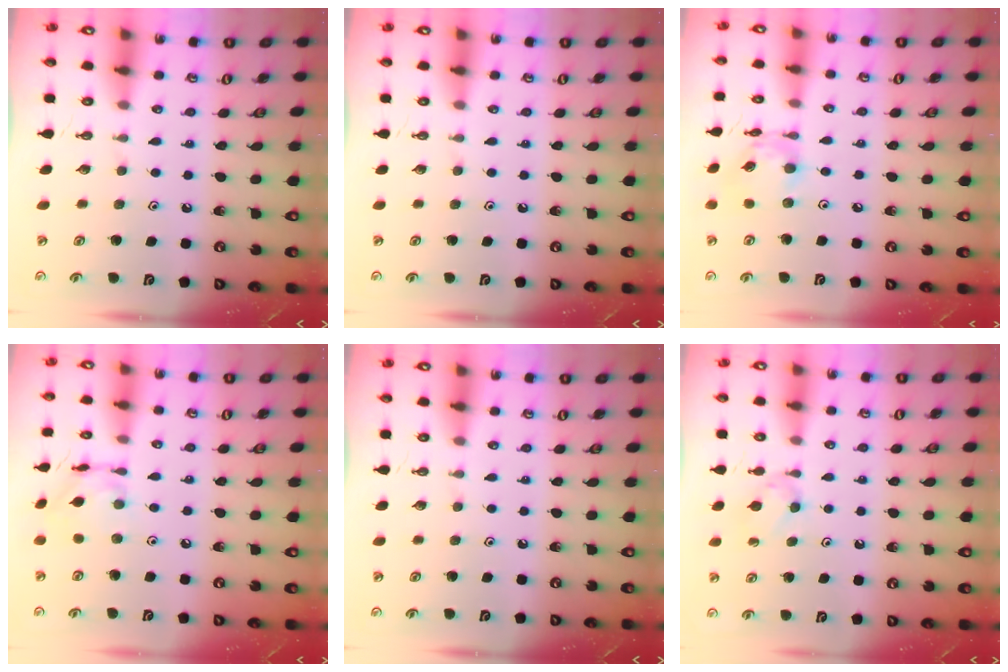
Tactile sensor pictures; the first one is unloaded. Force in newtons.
{"total": 0.0}
{"total": 11.6, "press": 11.6, "slide": 0.9}
{"total": 8.9, "press": 8.9, "slide": 0.4}
{"total": 0.0}
{"total": 6.0, "press": 6.0, "slide": 0.9}